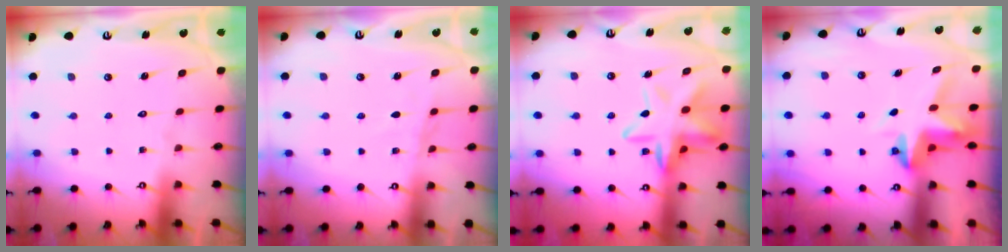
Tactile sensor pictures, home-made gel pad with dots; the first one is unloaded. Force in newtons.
{"total": 4.4, "press": 4.4, "slide": 0.5}
{"total": 13.8, "press": 13.8, "slide": 1.4}
{"total": 4.5, "press": 4.5, "slide": 0.1}